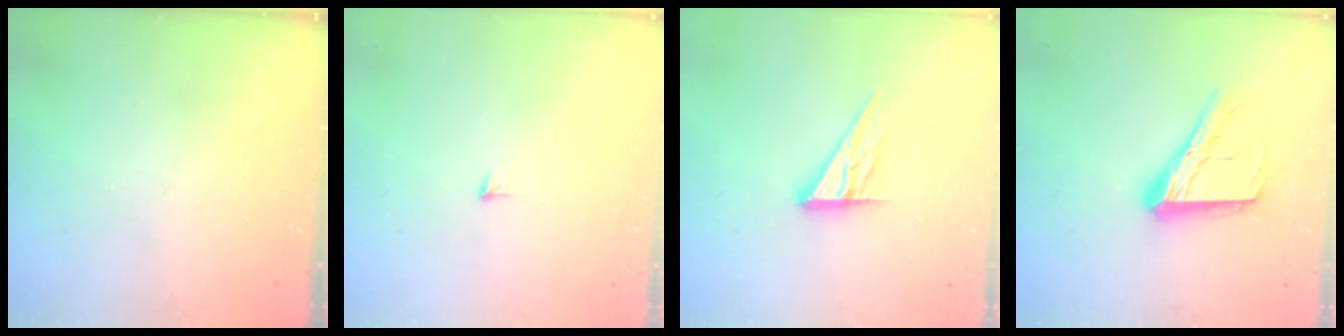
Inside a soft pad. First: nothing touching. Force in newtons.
{"total": 3.6, "press": 3.5, "slide": 0.3}
{"total": 11.6, "press": 11.5, "slide": 1.0}
{"total": 17.9, "press": 17.8, "slide": 1.9}